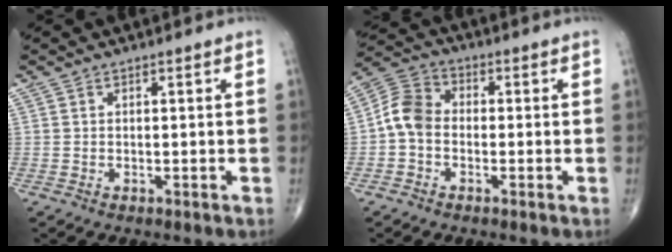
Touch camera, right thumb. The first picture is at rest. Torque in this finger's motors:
{"motor_torque": [0.95, 0.90, 0.77, -0.16, 0.08]}